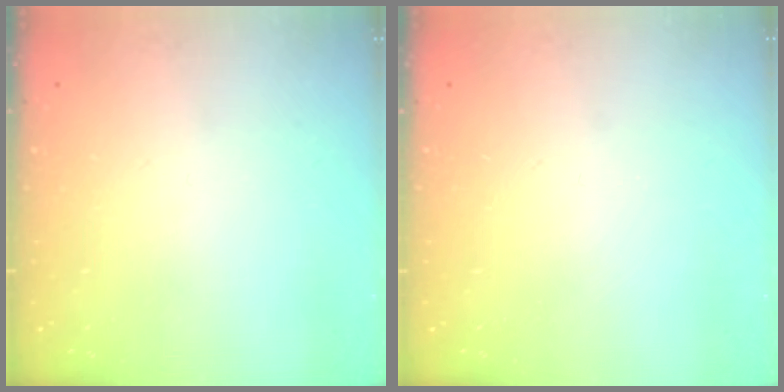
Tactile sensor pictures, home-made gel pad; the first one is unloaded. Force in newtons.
{"total": 0.0}